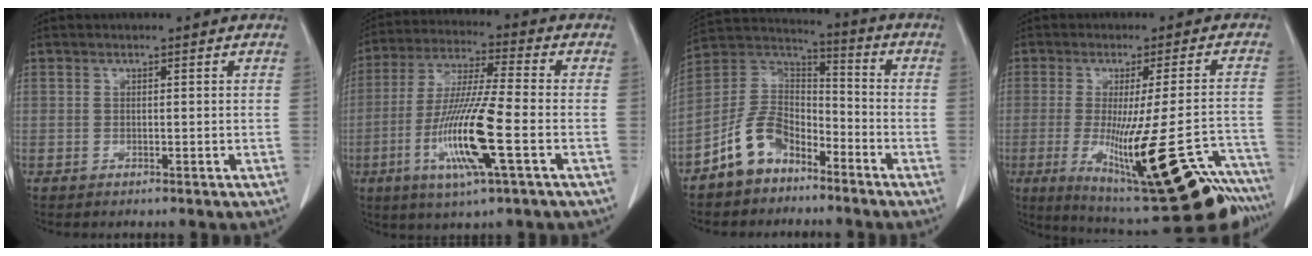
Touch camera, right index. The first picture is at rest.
{"total": 14.2, "force": [-4.3, 0.4, 13.6], "torque": [-0.277, -0.017, -0.084]}
{"total": 11.2, "force": [-6.7, 7.3, 5.4], "torque": [-0.119, 0.024, -0.125]}
{"total": 25.7, "force": [-16.6, 2.2, 19.4], "torque": [-0.188, -0.007, -0.228]}